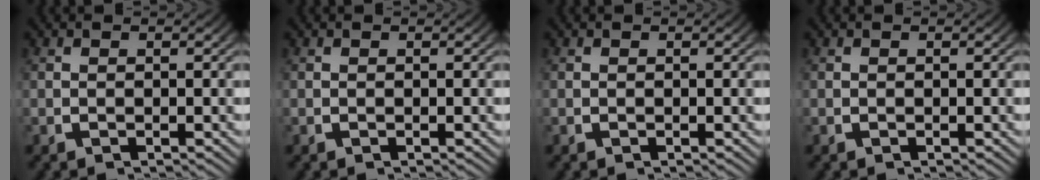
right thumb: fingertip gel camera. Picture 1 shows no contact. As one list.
[{"total": 0.0}, {"total": 0.0}, {"total": 0.0}]